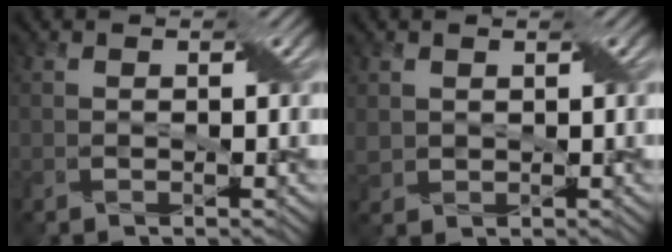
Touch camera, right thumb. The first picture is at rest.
{"total": 1.6, "force": [0.7, 1.4, 0.4], "torque": [-0.021, -0.002, 0.015]}